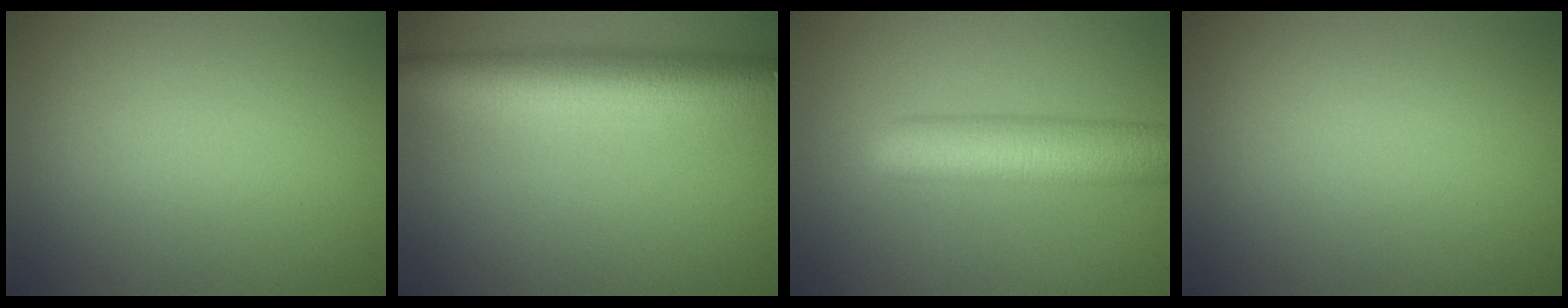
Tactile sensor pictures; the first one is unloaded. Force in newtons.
{"total": 9.6, "press": 9.6, "slide": 0.6}
{"total": 7.7, "press": 7.7, "slide": 0.2}
{"total": 0.0}